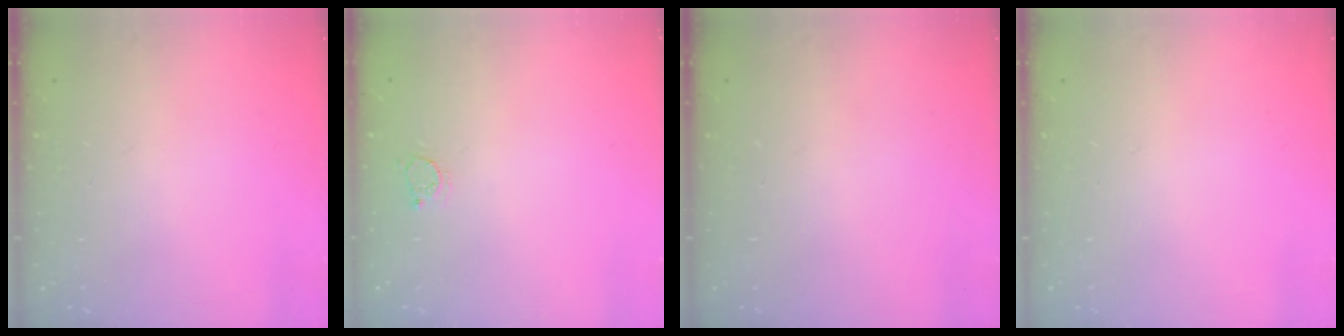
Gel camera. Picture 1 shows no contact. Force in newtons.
{"total": 2.8, "press": 2.8, "slide": 0.3}
{"total": 0.0}
{"total": 0.0}